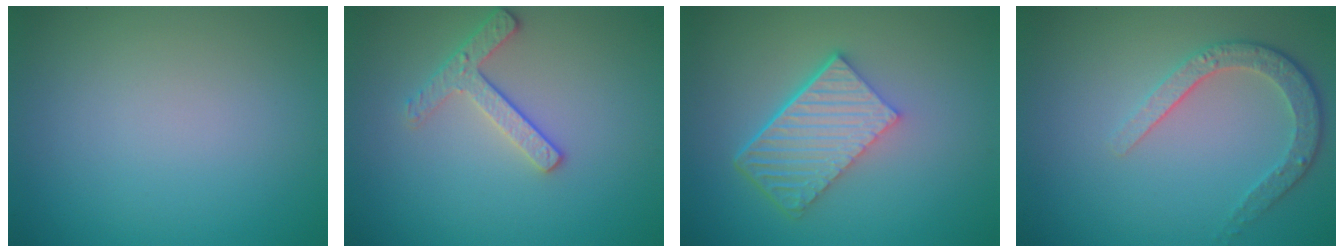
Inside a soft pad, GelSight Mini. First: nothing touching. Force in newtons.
{"total": 2.4, "press": 2.3, "slide": 0.8}
{"total": 6.2, "press": 4.2, "slide": 4.6}
{"total": 3.5, "press": 2.8, "slide": 2.1}